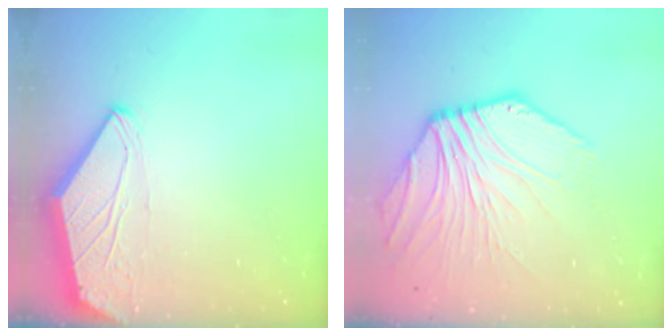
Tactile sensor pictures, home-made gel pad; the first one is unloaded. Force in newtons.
{"total": 5.8, "press": 5.7, "slide": 1.2}